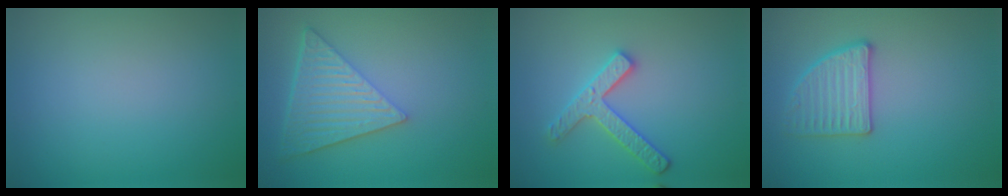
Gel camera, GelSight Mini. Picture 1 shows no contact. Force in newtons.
{"total": 6.3, "press": 4.5, "slide": 4.4}
{"total": 2.9, "press": 2.8, "slide": 0.6}
{"total": 2.8, "press": 2.8, "slide": 0.3}